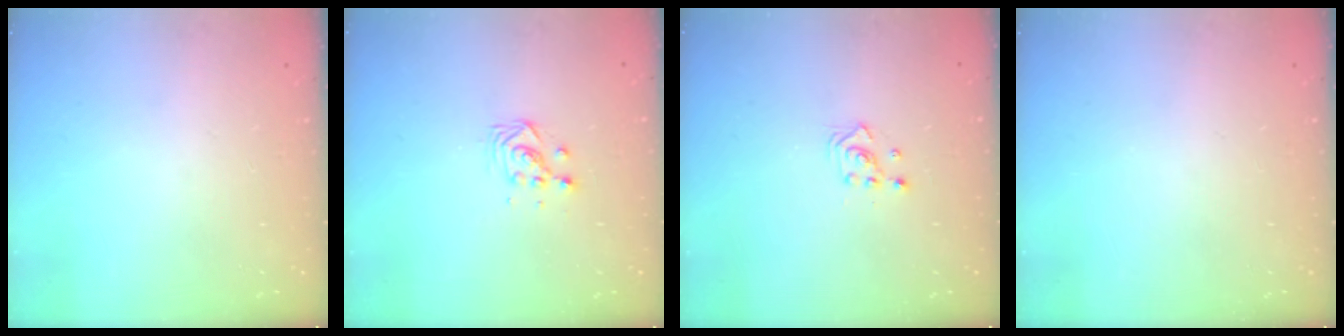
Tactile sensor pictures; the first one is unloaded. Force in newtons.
{"total": 3.2, "press": 3.1, "slide": 0.3}
{"total": 2.4, "press": 2.4, "slide": 0.3}
{"total": 0.0}